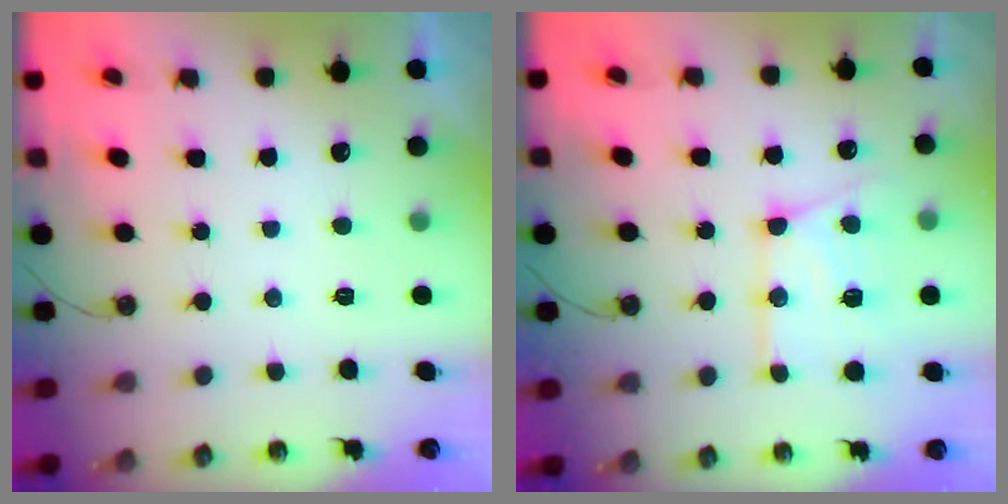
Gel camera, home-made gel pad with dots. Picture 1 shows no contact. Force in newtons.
{"total": 14.7, "press": 14.6, "slide": 1.4}